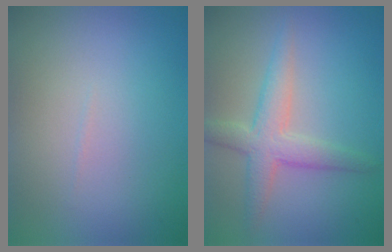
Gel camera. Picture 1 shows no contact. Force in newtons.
{"total": 3.6, "press": 3.6, "slide": 0.3}